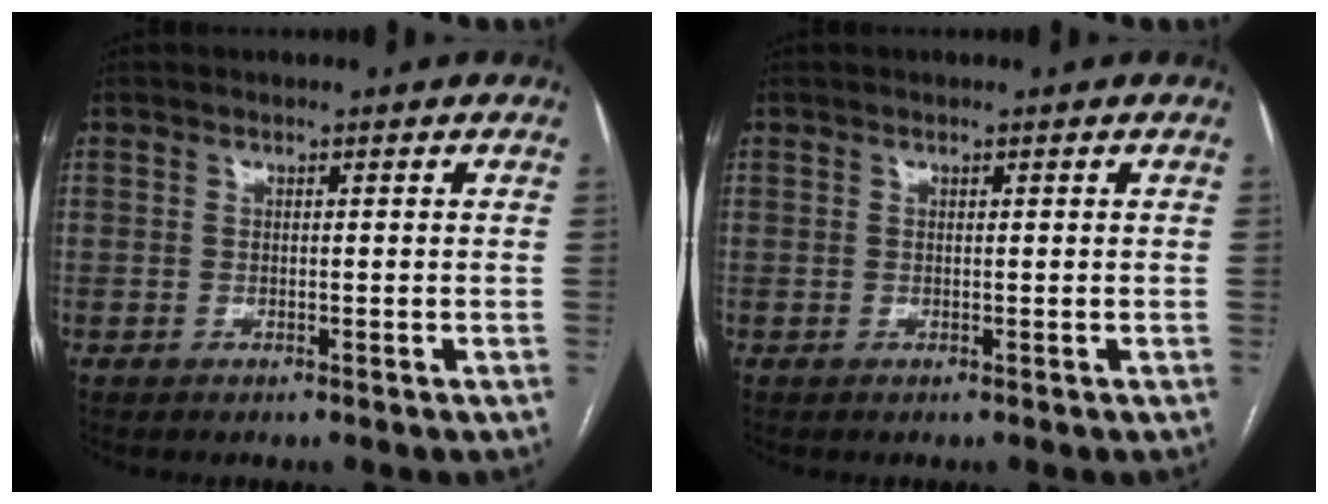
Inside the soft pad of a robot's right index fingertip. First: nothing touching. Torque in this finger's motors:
{"motor_torque": [0.12, 0.00, 0.05, 0.01]}